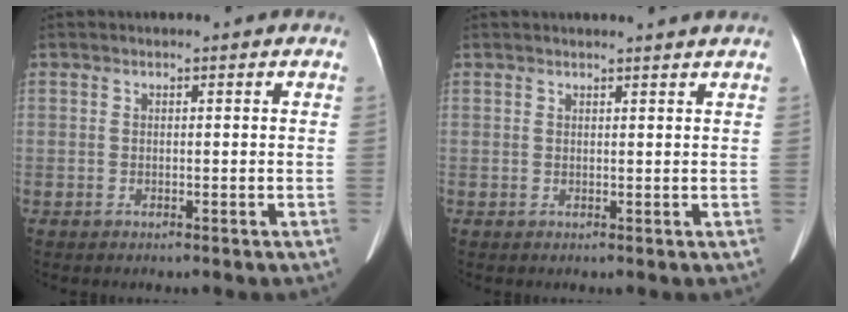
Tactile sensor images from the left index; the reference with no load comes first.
{"total": 3.1, "force": [3.0, -0.5, 0.8], "torque": [-0.011, 0.005, 0.034]}